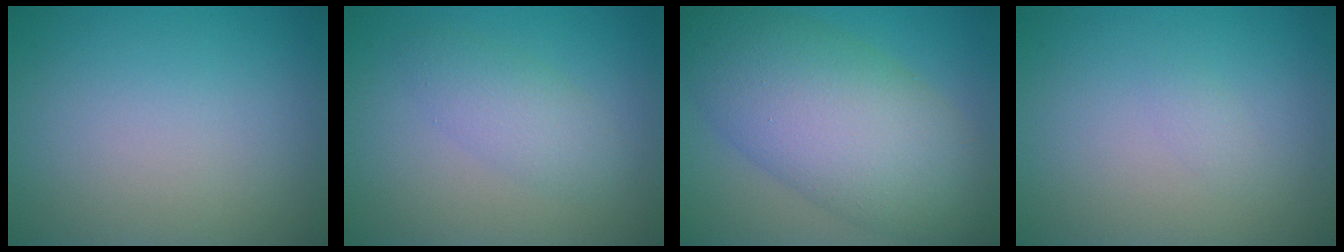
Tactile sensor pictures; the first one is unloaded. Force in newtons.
{"total": 2.7, "press": 2.7, "slide": 0.1}
{"total": 11.0, "press": 11.0, "slide": 0.4}
{"total": 0.7, "press": 0.7, "slide": 0.1}